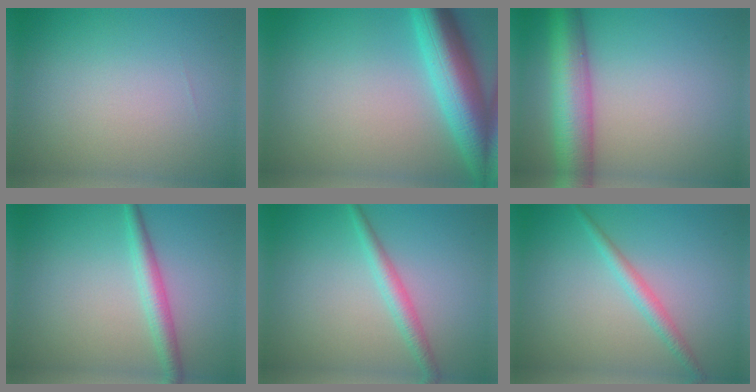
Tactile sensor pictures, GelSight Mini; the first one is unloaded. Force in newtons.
{"total": 8.1, "press": 8.1, "slide": 0.3}
{"total": 7.3, "press": 7.3, "slide": 0.3}
{"total": 2.6, "press": 2.6, "slide": 0.1}
{"total": 2.2, "press": 2.2, "slide": 0.1}
{"total": 1.9, "press": 1.9, "slide": 0.0}